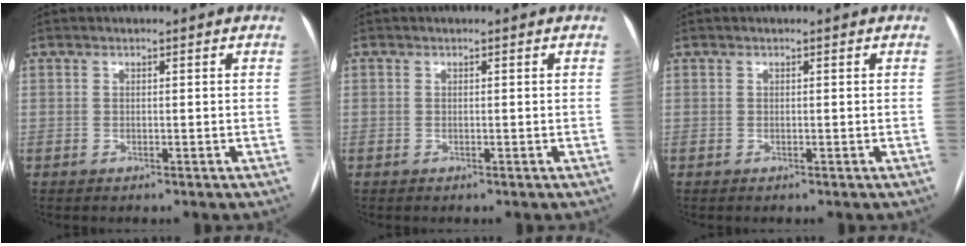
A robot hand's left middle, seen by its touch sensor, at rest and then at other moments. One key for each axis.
{"total": 0.0}
{"total": 0.0}